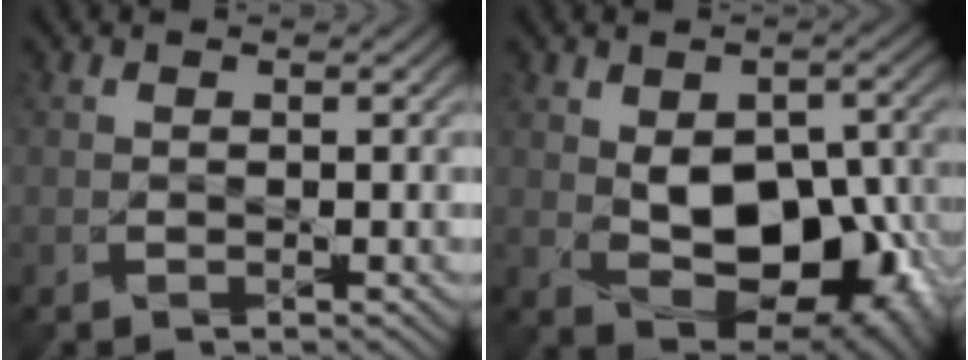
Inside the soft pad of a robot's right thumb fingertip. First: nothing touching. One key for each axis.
{"total": 12.4, "fx": -1.5, "fy": 8.2, "fz": 9.2, "tx": -0.123, "ty": -0.016, "tz": -0.011}